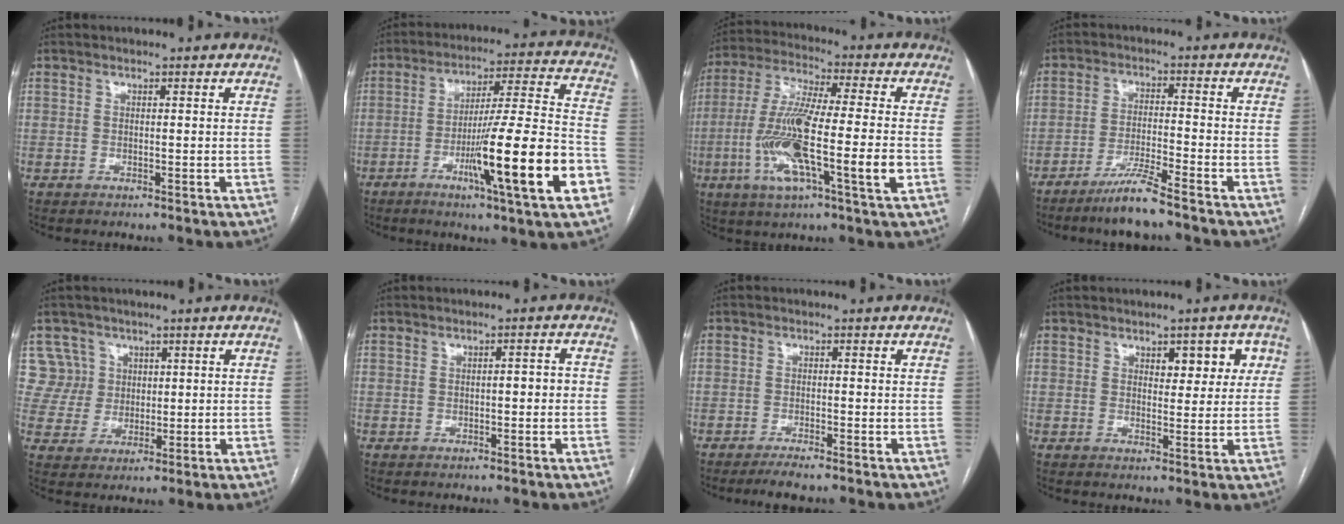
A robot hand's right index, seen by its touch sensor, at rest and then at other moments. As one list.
[{"total": 19.2, "force": [-7.1, -0.1, 17.8], "torque": [-0.267, -0.010, -0.109]}, {"total": 16.6, "force": [-4.0, 1.2, 16.0], "torque": [-0.315, -0.009, -0.075]}, {"total": 6.3, "force": [-5.0, -0.5, 3.7], "torque": [-0.070, -0.020, -0.097]}, {"total": 6.4, "force": [2.5, 5.9, -0.4], "torque": [0.017, 0.019, 0.058]}, {"total": 2.1, "force": [-0.5, 0.6, 2.0], "torque": [-0.026, 0.009, -0.007]}, {"total": 2.9, "force": [-2.5, 0.1, 1.5], "torque": [-0.027, -0.006, -0.045]}, {"total": 5.3, "force": [2.1, 2.7, 4.1], "torque": [-0.038, 0.011, 0.027]}]